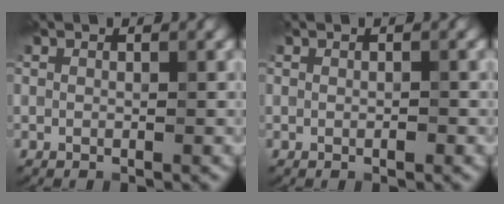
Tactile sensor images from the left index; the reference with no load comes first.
{"total": 0.6, "force": [-0.2, 0.1, 0.6], "torque": [-0.013, 0.001, -0.002]}